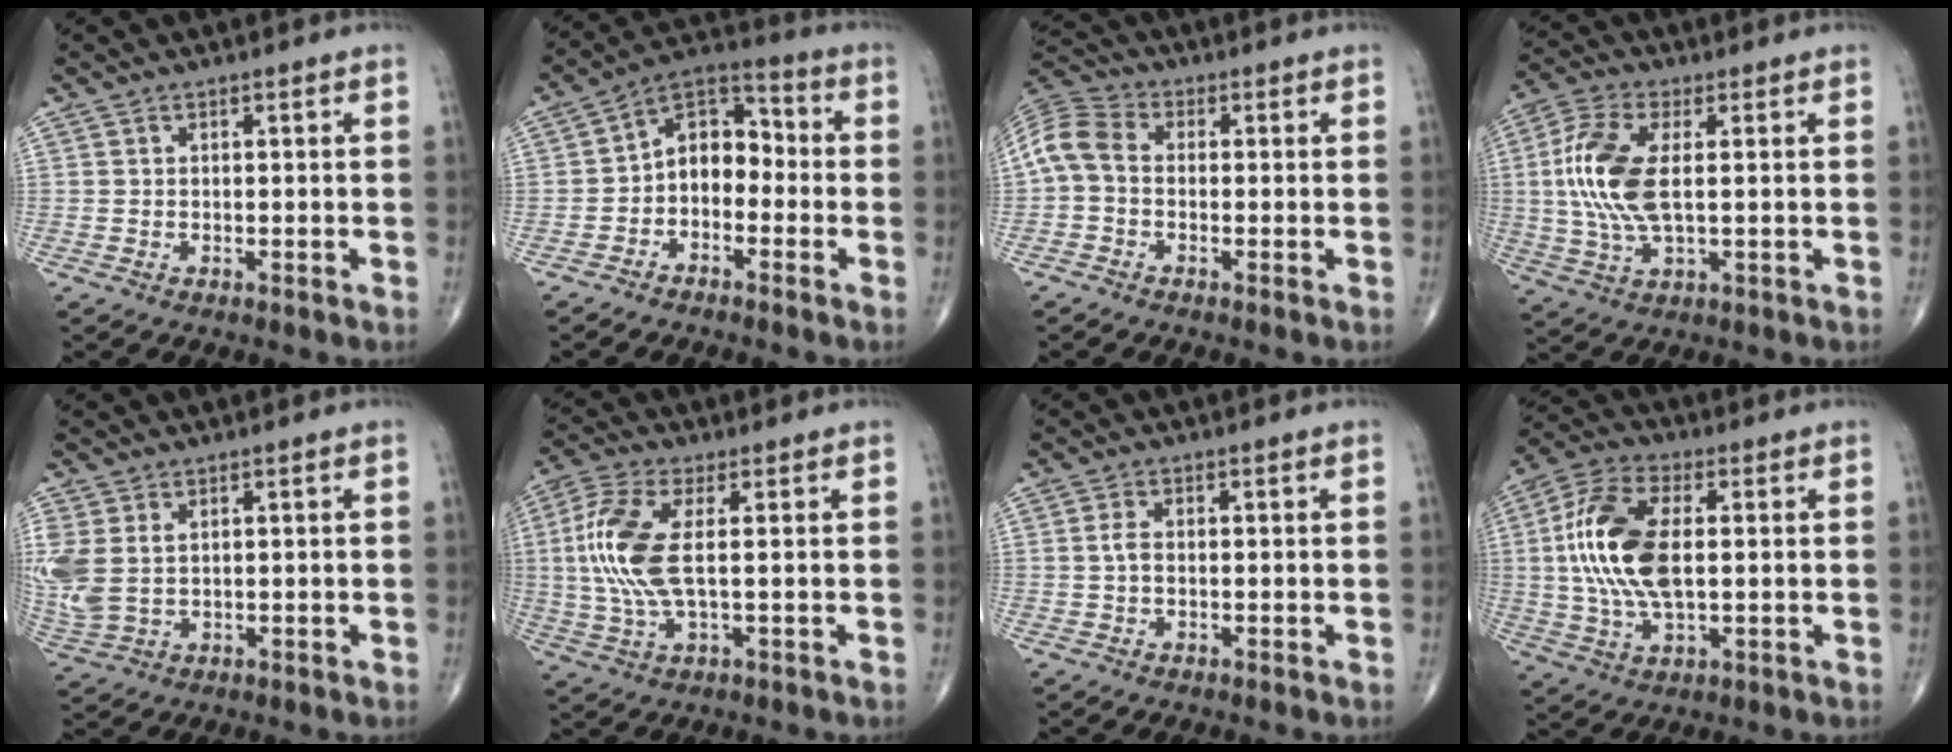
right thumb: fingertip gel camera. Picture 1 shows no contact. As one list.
[{"total": 8.5, "force": [-1.9, 6.0, 5.7], "torque": [-0.064, 0.042, -0.053]}, {"total": 7.3, "force": [-0.6, 5.1, 5.2], "torque": [-0.105, 0.021, -0.031]}, {"total": 12.5, "force": [1.1, 5.4, 11.2], "torque": [-0.257, 0.001, 0.021]}, {"total": 8.4, "force": [1.7, 5.5, 6.1], "torque": [-0.165, 0.003, 0.048]}, {"total": 11.5, "force": [1.0, 4.1, 10.6], "torque": [-0.265, 0.002, 0.018]}, {"total": 2.0, "force": [0.0, 1.0, 1.7], "torque": [-0.037, 0.003, -0.001]}, {"total": 16.3, "force": [1.6, 7.8, 14.3], "torque": [-0.307, 0.005, 0.028]}]